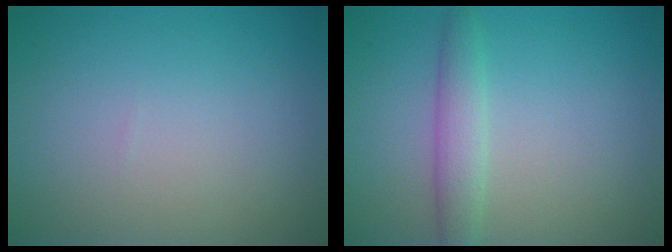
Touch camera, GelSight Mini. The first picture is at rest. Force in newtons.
{"total": 2.5, "press": 2.5, "slide": 0.0}